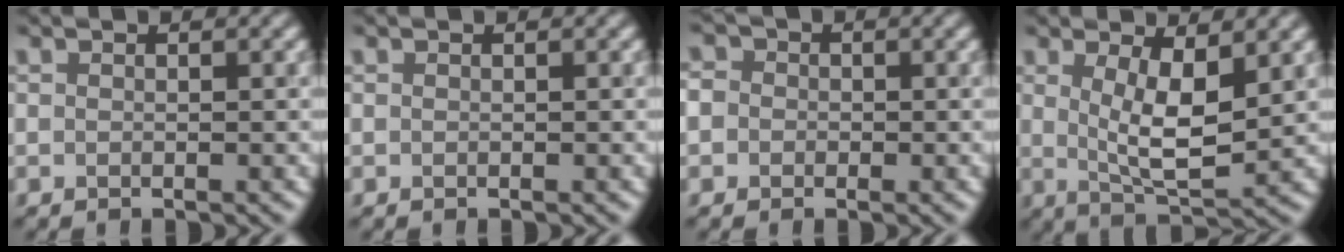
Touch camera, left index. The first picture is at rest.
{"total": 0.0}
{"total": 3.5, "force": [0.5, 3.1, 1.4], "torque": [-0.001, 0.021, -0.032]}
{"total": 5.3, "force": [1.2, 1.8, 4.8], "torque": [-0.093, -0.011, 0.026]}